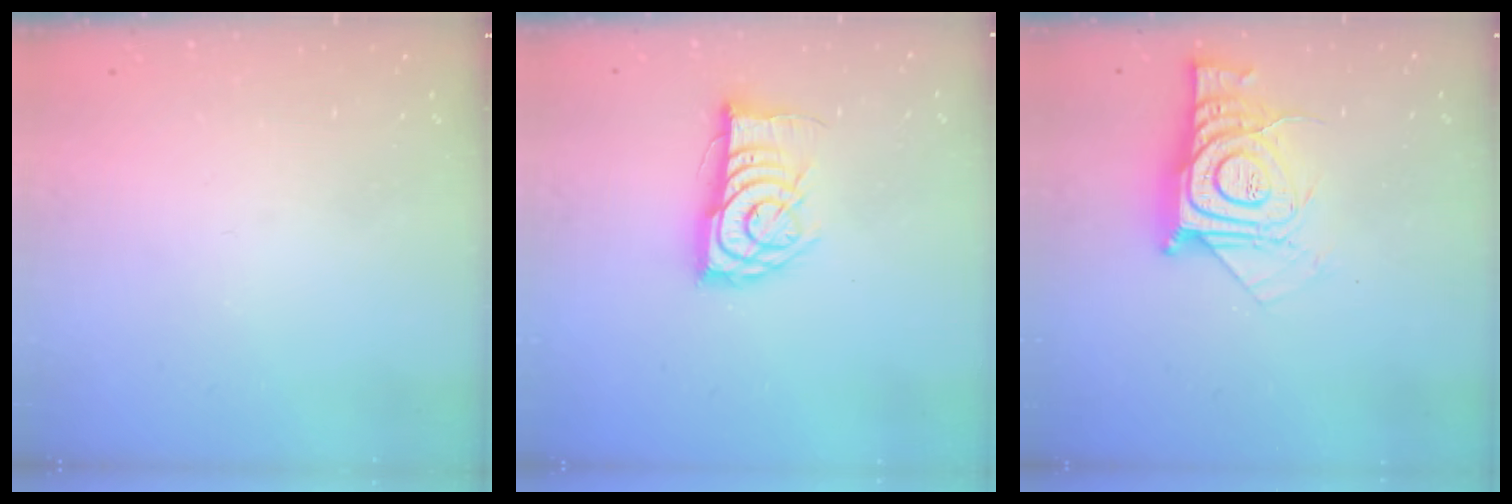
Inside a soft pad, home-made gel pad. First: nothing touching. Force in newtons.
{"total": 11.9, "press": 11.9, "slide": 0.8}
{"total": 14.2, "press": 14.2, "slide": 1.2}